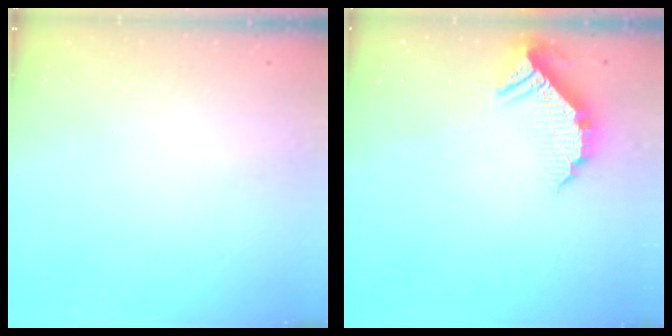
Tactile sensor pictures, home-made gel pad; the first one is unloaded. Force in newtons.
{"total": 8.9, "press": 8.9, "slide": 0.9}